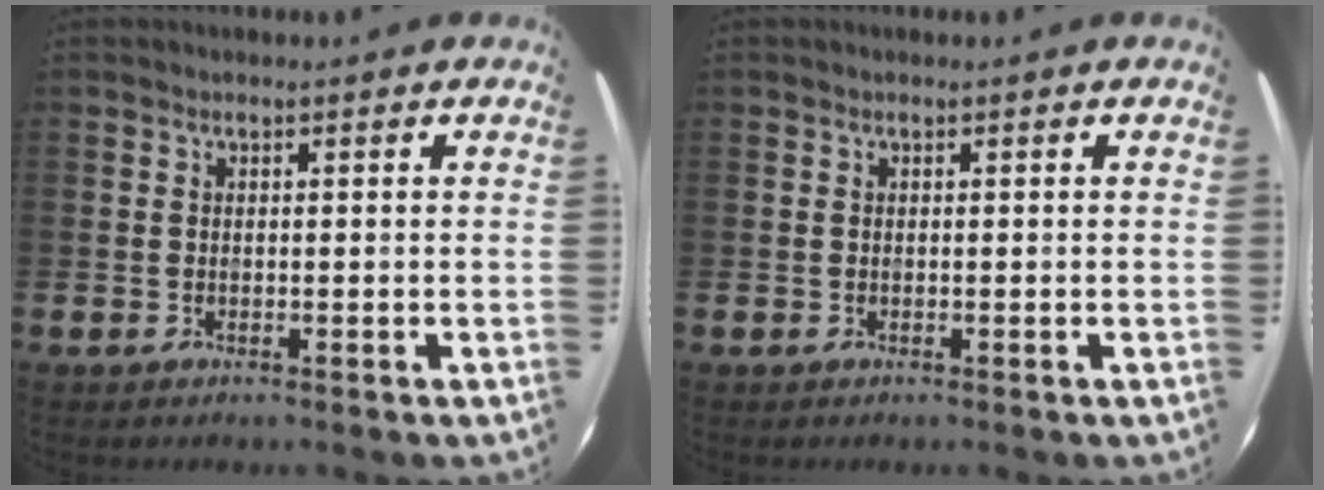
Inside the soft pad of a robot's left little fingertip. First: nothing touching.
{"total": 0.0}